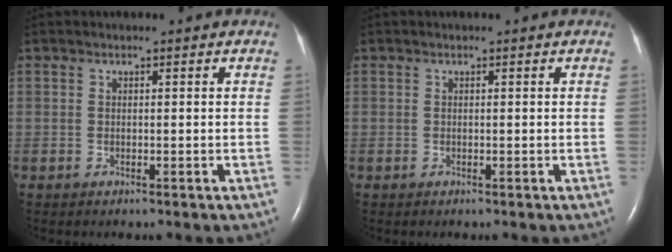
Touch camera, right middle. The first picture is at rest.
{"total": 0.0}